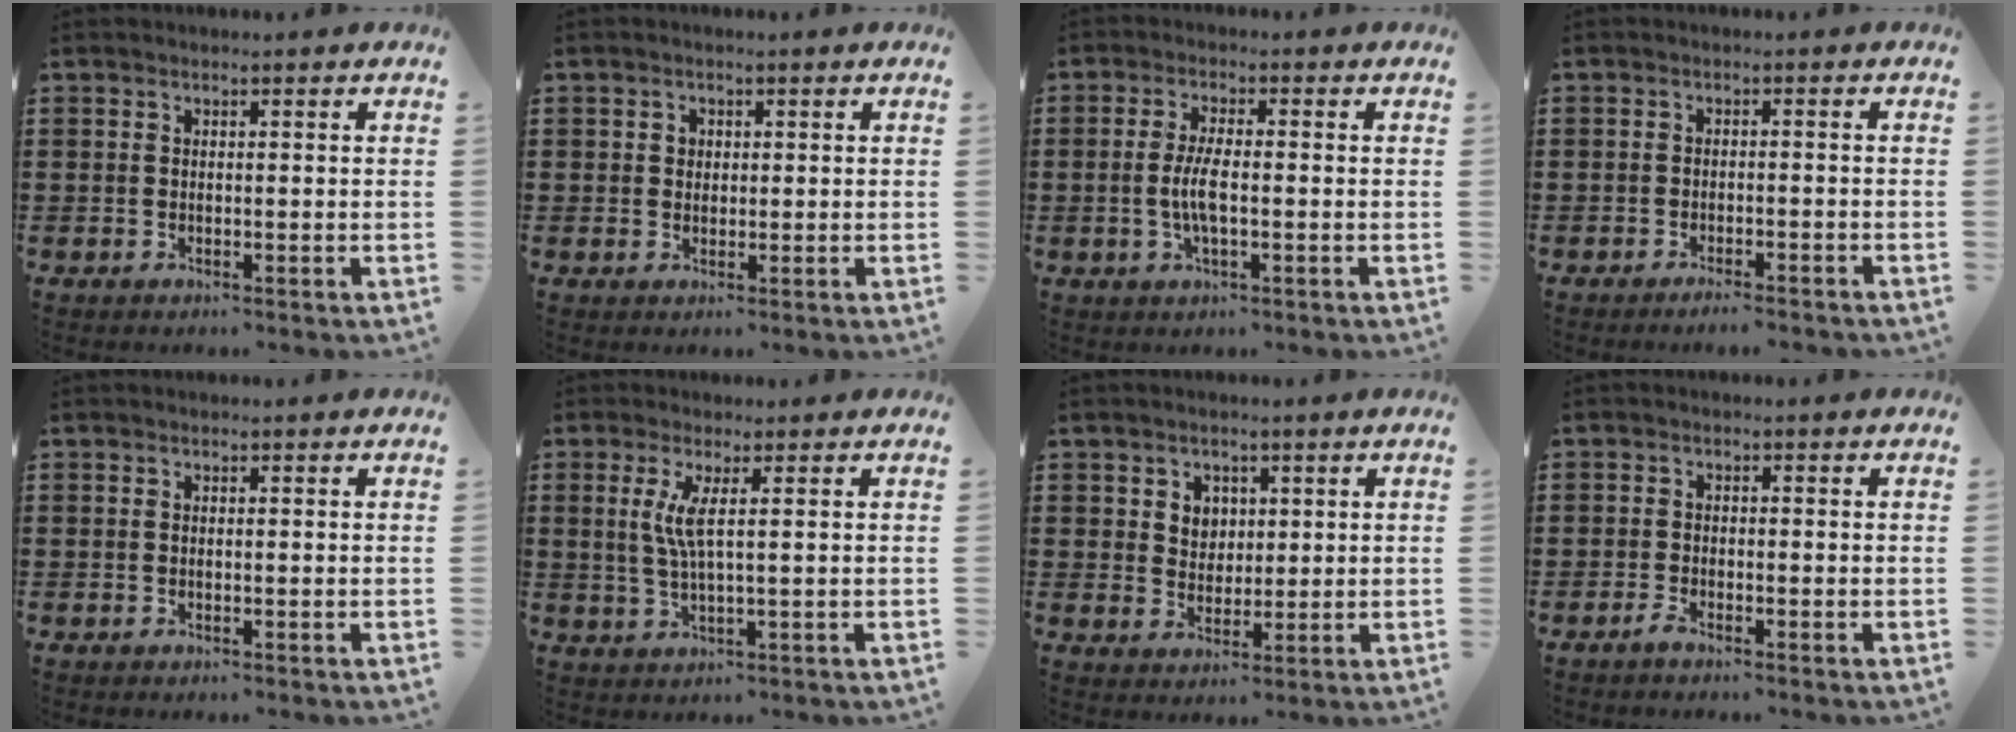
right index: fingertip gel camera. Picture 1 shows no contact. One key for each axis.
{"total": 1.4, "fx": 0.3, "fy": 1.3, "fz": 0.5, "tx": -0.013, "ty": 0.009, "tz": 0.005}
{"total": 4.4, "fx": -0.7, "fy": 1.2, "fz": 4.2, "tx": -0.096, "ty": -0.004, "tz": -0.022}
{"total": 1.9, "fx": -1.7, "fy": -0.2, "fz": 0.6, "tx": -0.012, "ty": -0.001, "tz": -0.033}
{"total": 0.0}
{"total": 4.2, "fx": 1.0, "fy": 0.1, "fz": 4.1, "tx": -0.090, "ty": -0.009, "tz": 0.013}
{"total": 3.3, "fx": 1.4, "fy": 2.9, "fz": 0.6, "tx": -0.018, "ty": 0.009, "tz": 0.023}
{"total": 1.4, "fx": -1.2, "fy": 0.1, "fz": 0.7, "tx": -0.023, "ty": -0.008, "tz": -0.023}